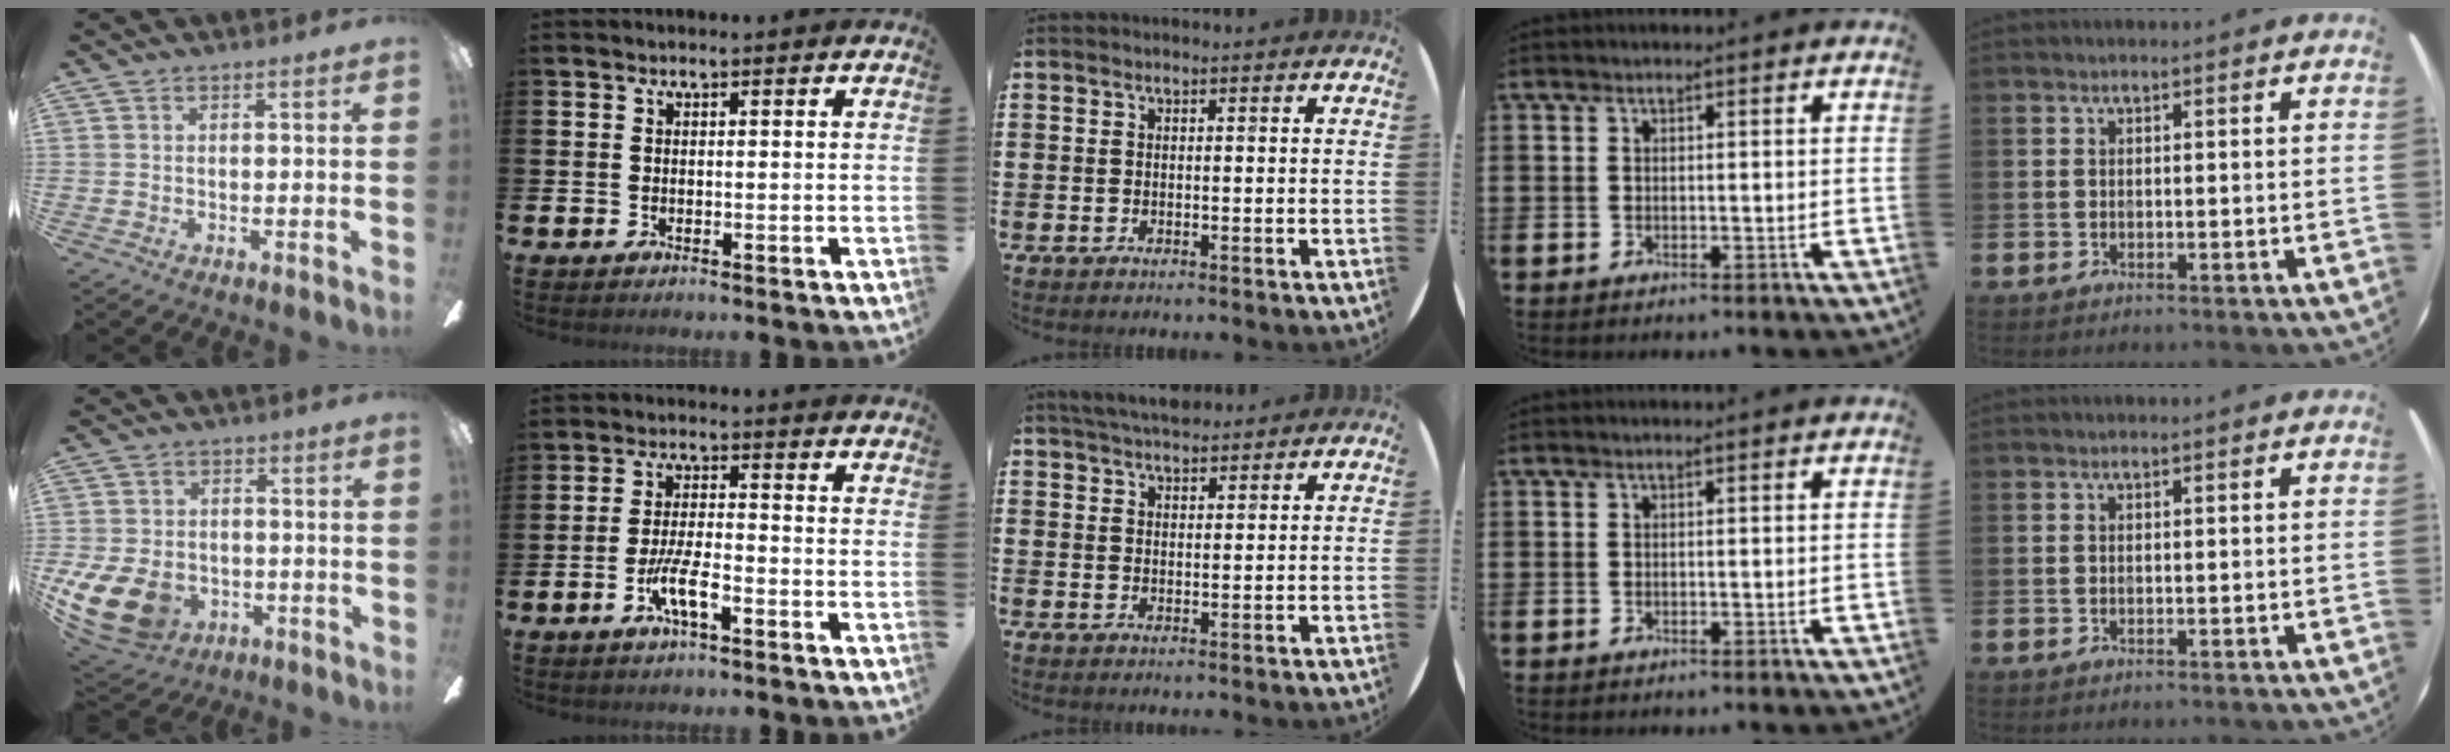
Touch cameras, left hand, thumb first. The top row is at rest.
{"thumb": {"total": 14.4, "force": [-4.8, 10.2, 9.0], "torque": [-0.197, 0.024, -0.081]}, "index": {"total": 5.3, "force": [-2.3, 1.3, 4.6], "torque": [-0.098, 0.000, -0.046]}, "middle": {"total": 4.1, "force": [4.0, 0.6, 1.0], "torque": [-0.026, -0.008, 0.073]}}